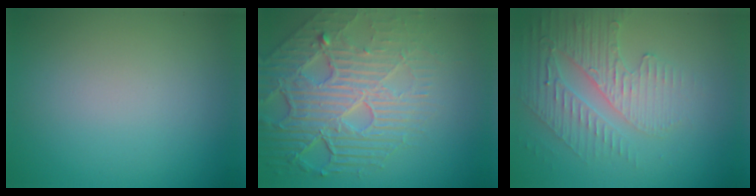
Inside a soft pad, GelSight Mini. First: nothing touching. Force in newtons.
{"total": 8.6, "press": 5.8, "slide": 6.4}
{"total": 3.7, "press": 3.5, "slide": 1.4}